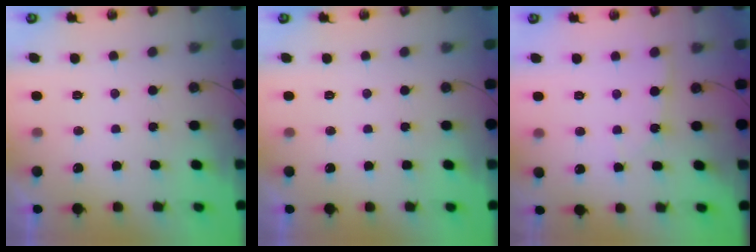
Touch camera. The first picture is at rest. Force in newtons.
{"total": 0.0}
{"total": 5.7, "press": 5.7, "slide": 0.5}